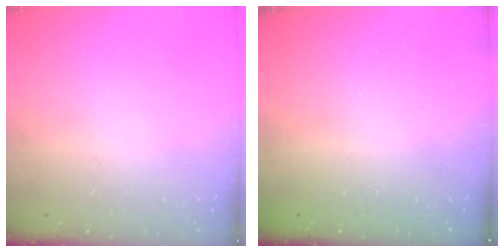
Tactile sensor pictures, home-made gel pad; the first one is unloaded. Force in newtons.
{"total": 2.3, "press": 2.2, "slide": 0.8}